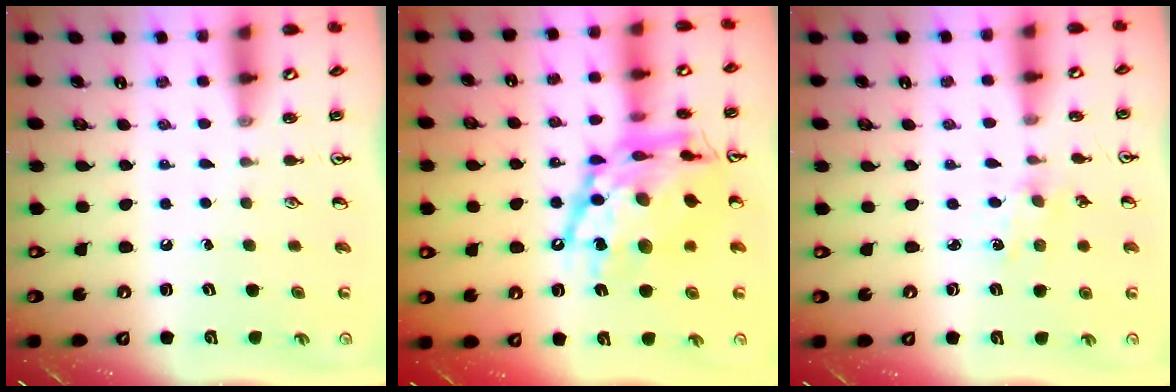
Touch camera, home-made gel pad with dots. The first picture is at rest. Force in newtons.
{"total": 22.7, "press": 22.6, "slide": 1.9}
{"total": 0.7, "press": 0.7, "slide": 0.2}